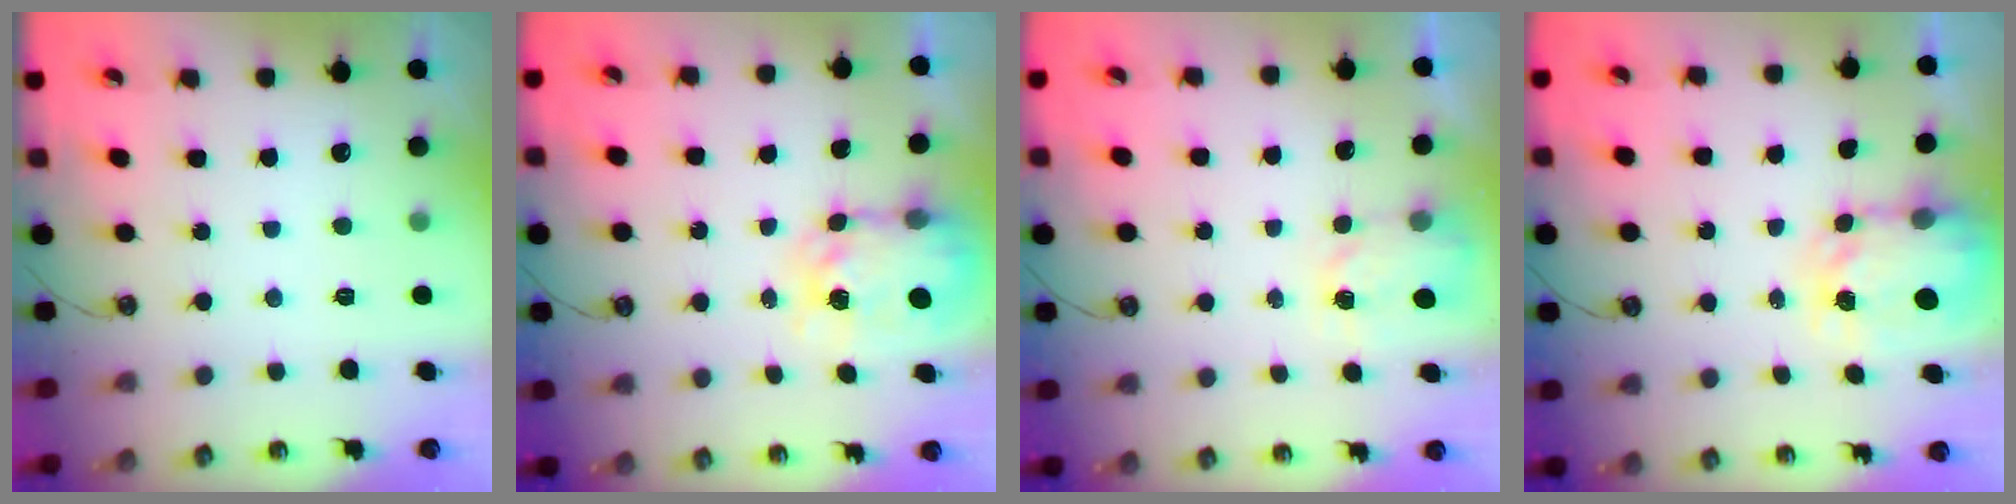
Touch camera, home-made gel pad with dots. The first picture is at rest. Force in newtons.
{"total": 7.5, "press": 7.4, "slide": 0.6}
{"total": 2.7, "press": 2.7, "slide": 0.4}
{"total": 5.1, "press": 5.1, "slide": 0.6}